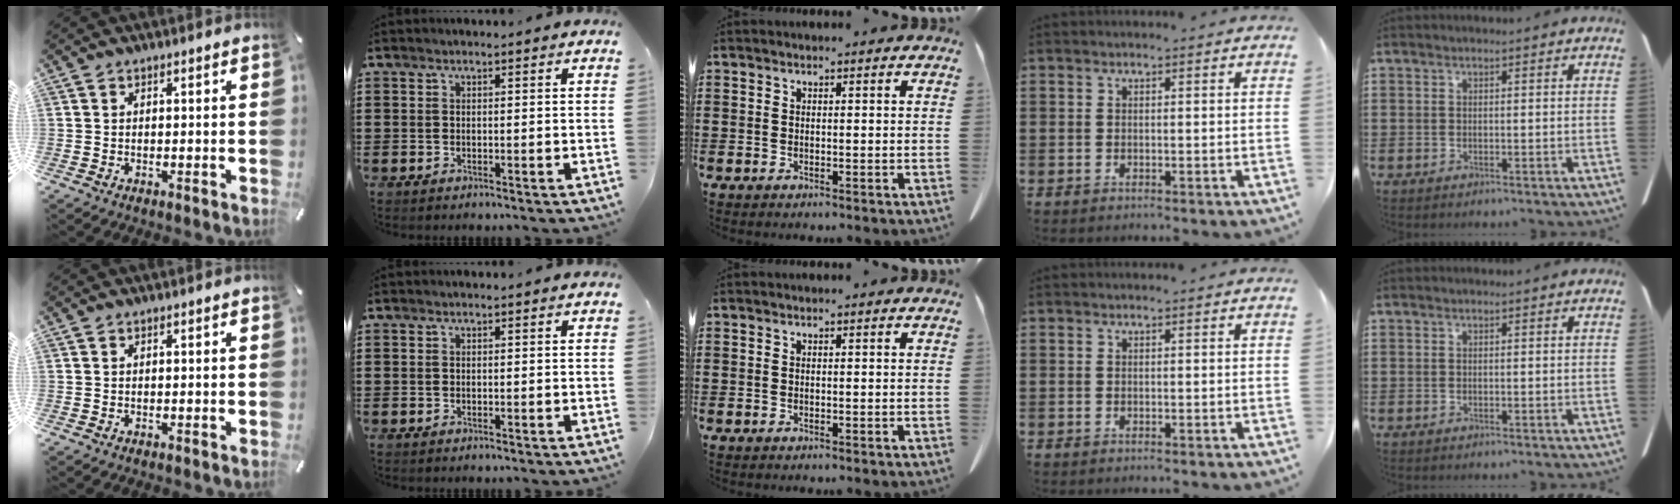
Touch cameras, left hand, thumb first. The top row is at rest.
{}